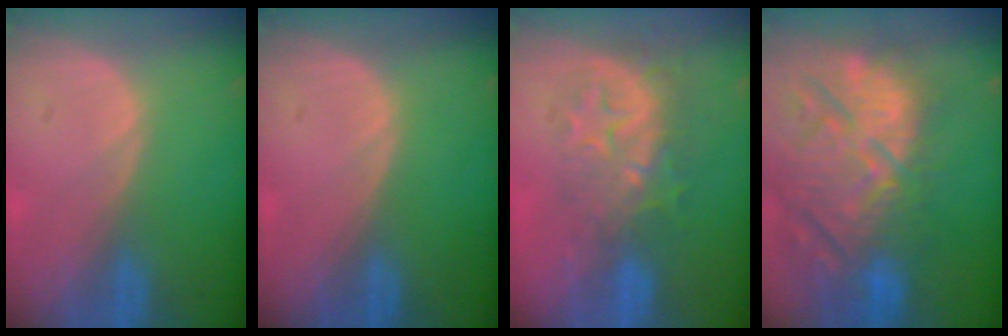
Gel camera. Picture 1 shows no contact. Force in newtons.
{"total": 0.0}
{"total": 9.2, "press": 7.9, "slide": 4.7}
{"total": 14.9, "press": 12.8, "slide": 7.7}